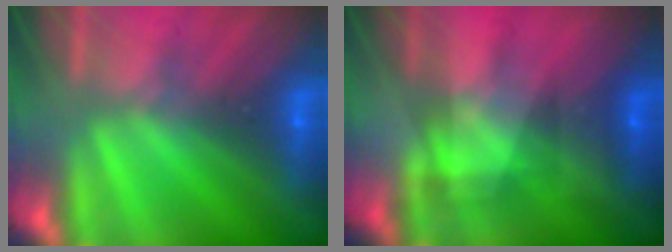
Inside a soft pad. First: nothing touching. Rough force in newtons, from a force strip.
{"total": 4.6}